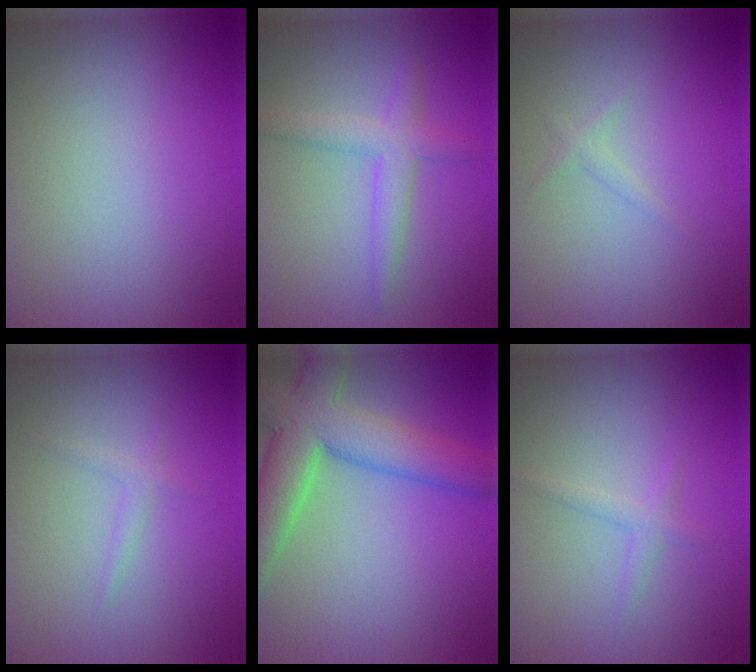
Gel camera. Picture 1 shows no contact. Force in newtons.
{"total": 2.9, "press": 2.9, "slide": 0.1}
{"total": 0.8, "press": 0.8, "slide": 0.0}
{"total": 0.9, "press": 0.9, "slide": 0.1}
{"total": 8.9, "press": 8.9, "slide": 0.4}
{"total": 1.2, "press": 1.2, "slide": 0.0}